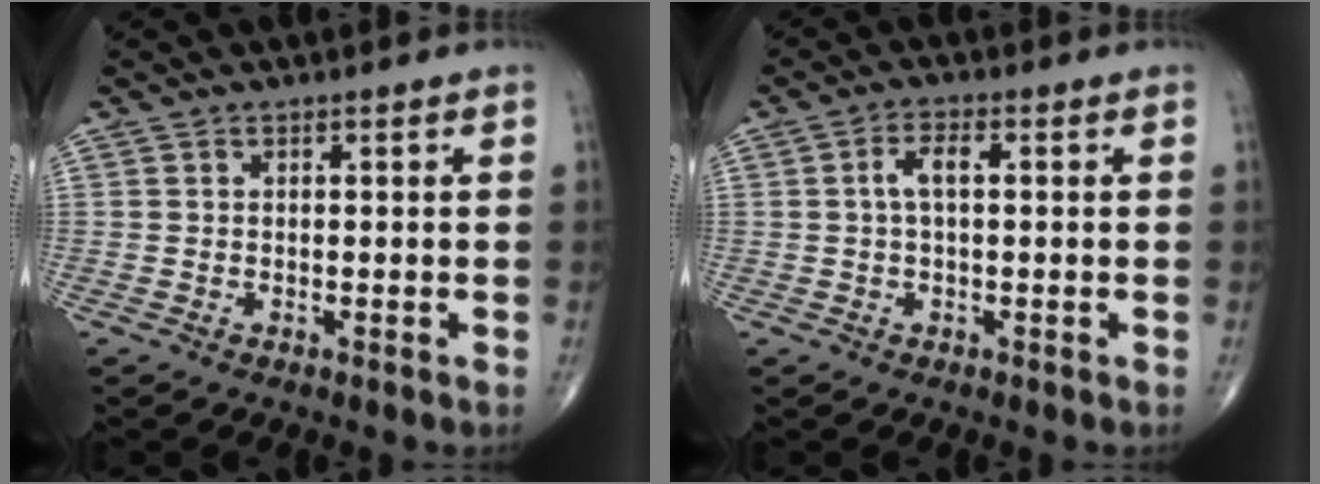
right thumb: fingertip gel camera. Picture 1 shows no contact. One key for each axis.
{"total": 3.6, "fx": 0.5, "fy": 1.5, "fz": 3.3, "tx": -0.068, "ty": 0.013, "tz": 0.006}